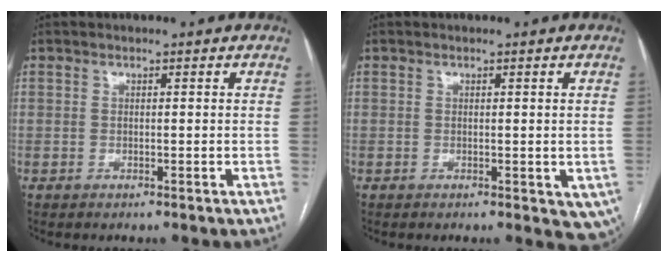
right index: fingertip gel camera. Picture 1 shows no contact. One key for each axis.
{"total": 4.8, "fx": -1.2, "fy": 2.6, "fz": 3.9, "tx": -0.027, "ty": -0.007, "tz": -0.015}